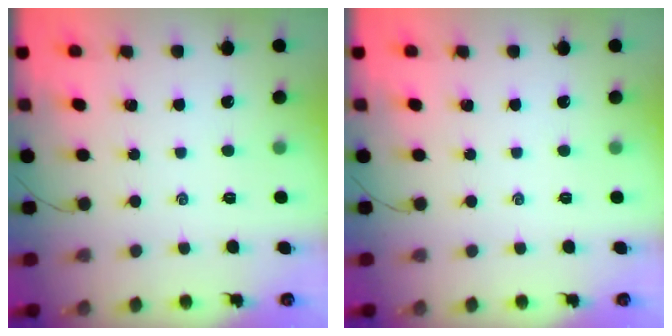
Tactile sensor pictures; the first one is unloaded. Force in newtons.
{"total": 0.0}